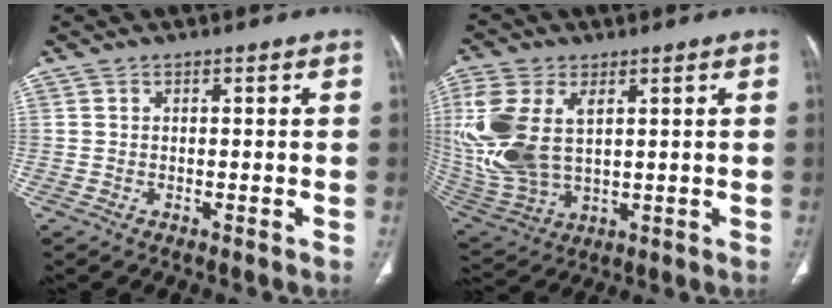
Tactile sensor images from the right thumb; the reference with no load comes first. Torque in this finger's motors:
{"motor_torque": [1.00, 1.08, 1.21, 1.15, 0.24]}